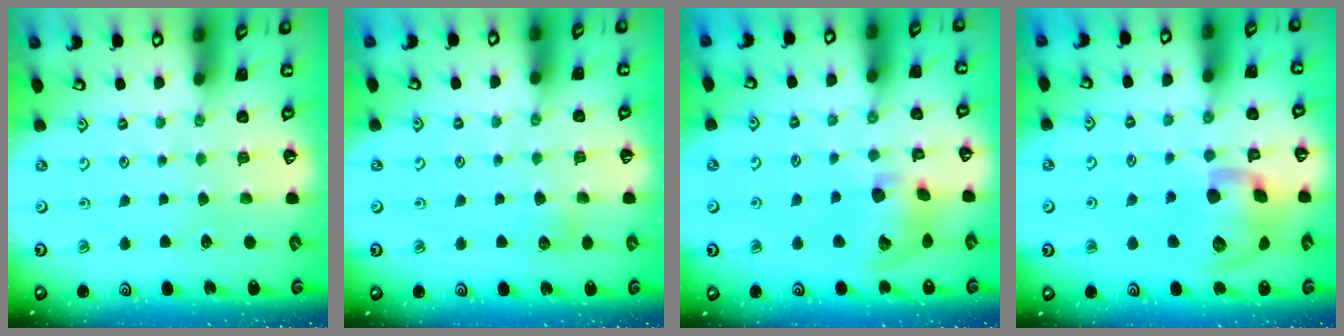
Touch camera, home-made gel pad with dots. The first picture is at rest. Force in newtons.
{"total": 5.2, "press": 5.2, "slide": 0.6}
{"total": 12.1, "press": 11.9, "slide": 1.8}
{"total": 15.8, "press": 15.5, "slide": 2.6}